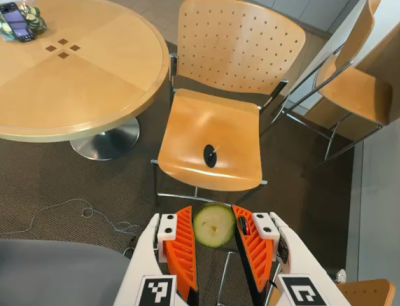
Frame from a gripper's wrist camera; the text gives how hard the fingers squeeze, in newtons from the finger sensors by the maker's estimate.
{"total": 10.3, "left": 10.5, "right": 10.0}